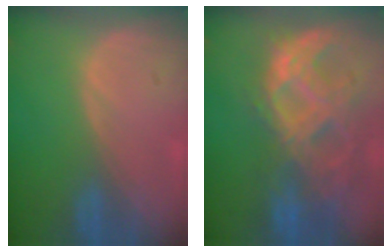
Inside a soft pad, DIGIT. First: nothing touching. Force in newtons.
{"total": 11.2, "press": 9.4, "slide": 6.0}